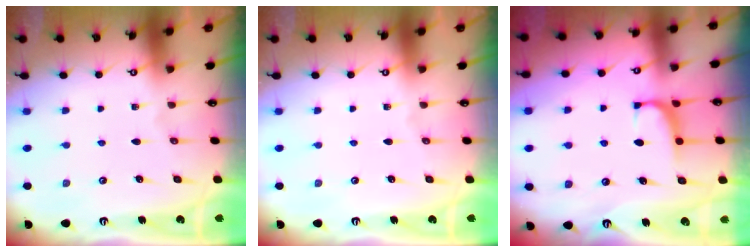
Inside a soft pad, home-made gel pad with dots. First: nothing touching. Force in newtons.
{"total": 0.0}
{"total": 0.8, "press": 0.6, "slide": 0.6}